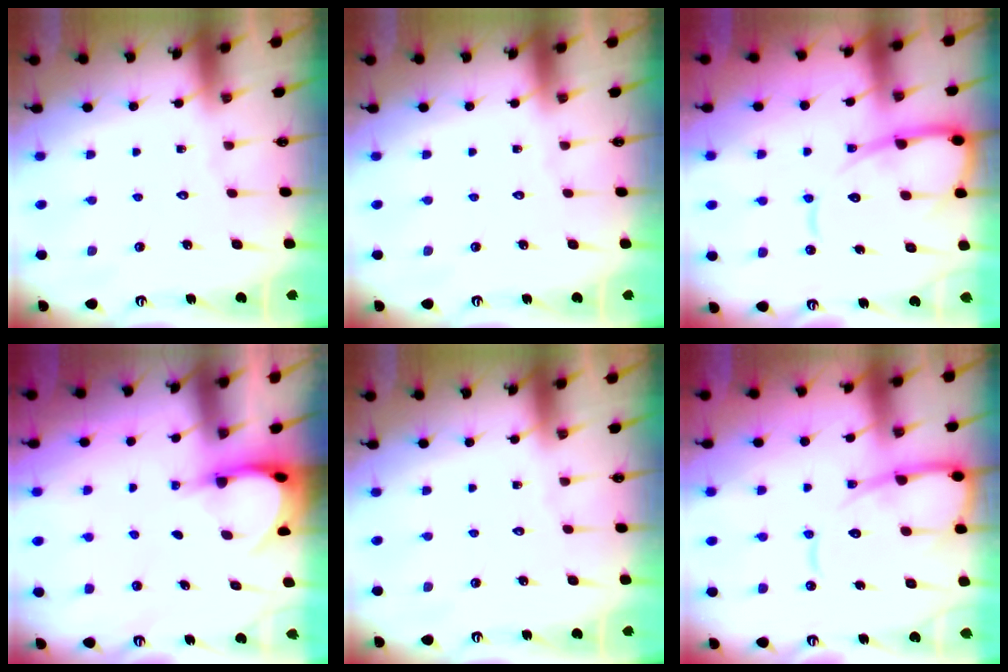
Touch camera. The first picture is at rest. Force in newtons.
{"total": 0.0}
{"total": 12.5, "press": 12.5, "slide": 1.3}
{"total": 3.7, "press": 3.7, "slide": 0.3}
{"total": 0.0}
{"total": 11.9, "press": 11.8, "slide": 1.3}